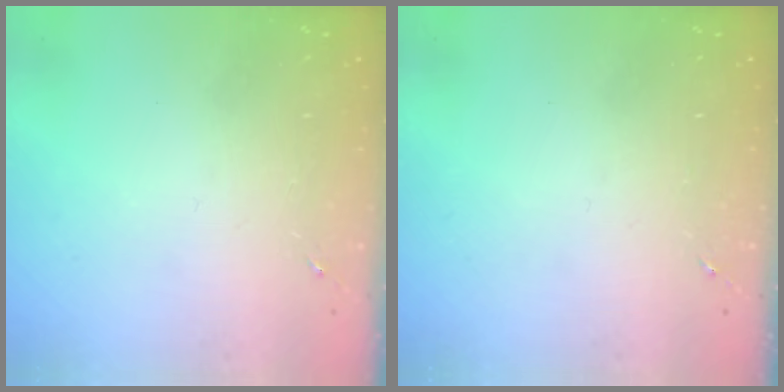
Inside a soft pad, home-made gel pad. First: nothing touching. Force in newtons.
{"total": 0.0}